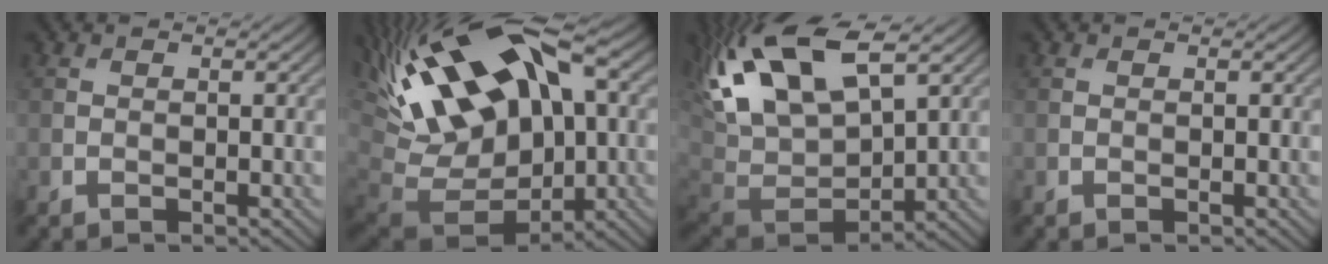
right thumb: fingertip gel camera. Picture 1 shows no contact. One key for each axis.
{"total": 20.0, "fx": 4.7, "fy": 10.4, "fz": 16.5, "tx": -0.312, "ty": 0.013, "tz": 0.086}
{"total": 17.3, "fx": 6.5, "fy": 8.4, "fz": 13.6, "tx": -0.300, "ty": 0.011, "tz": 0.130}
{"total": 0.0}